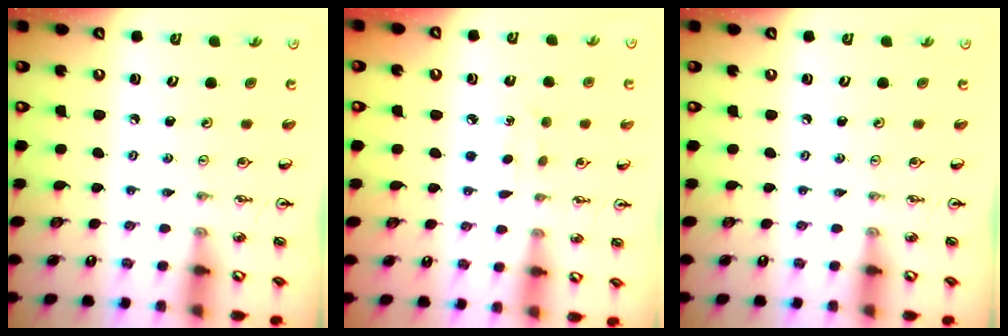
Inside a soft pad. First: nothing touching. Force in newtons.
{"total": 4.1, "press": 4.0, "slide": 0.6}
{"total": 0.0}